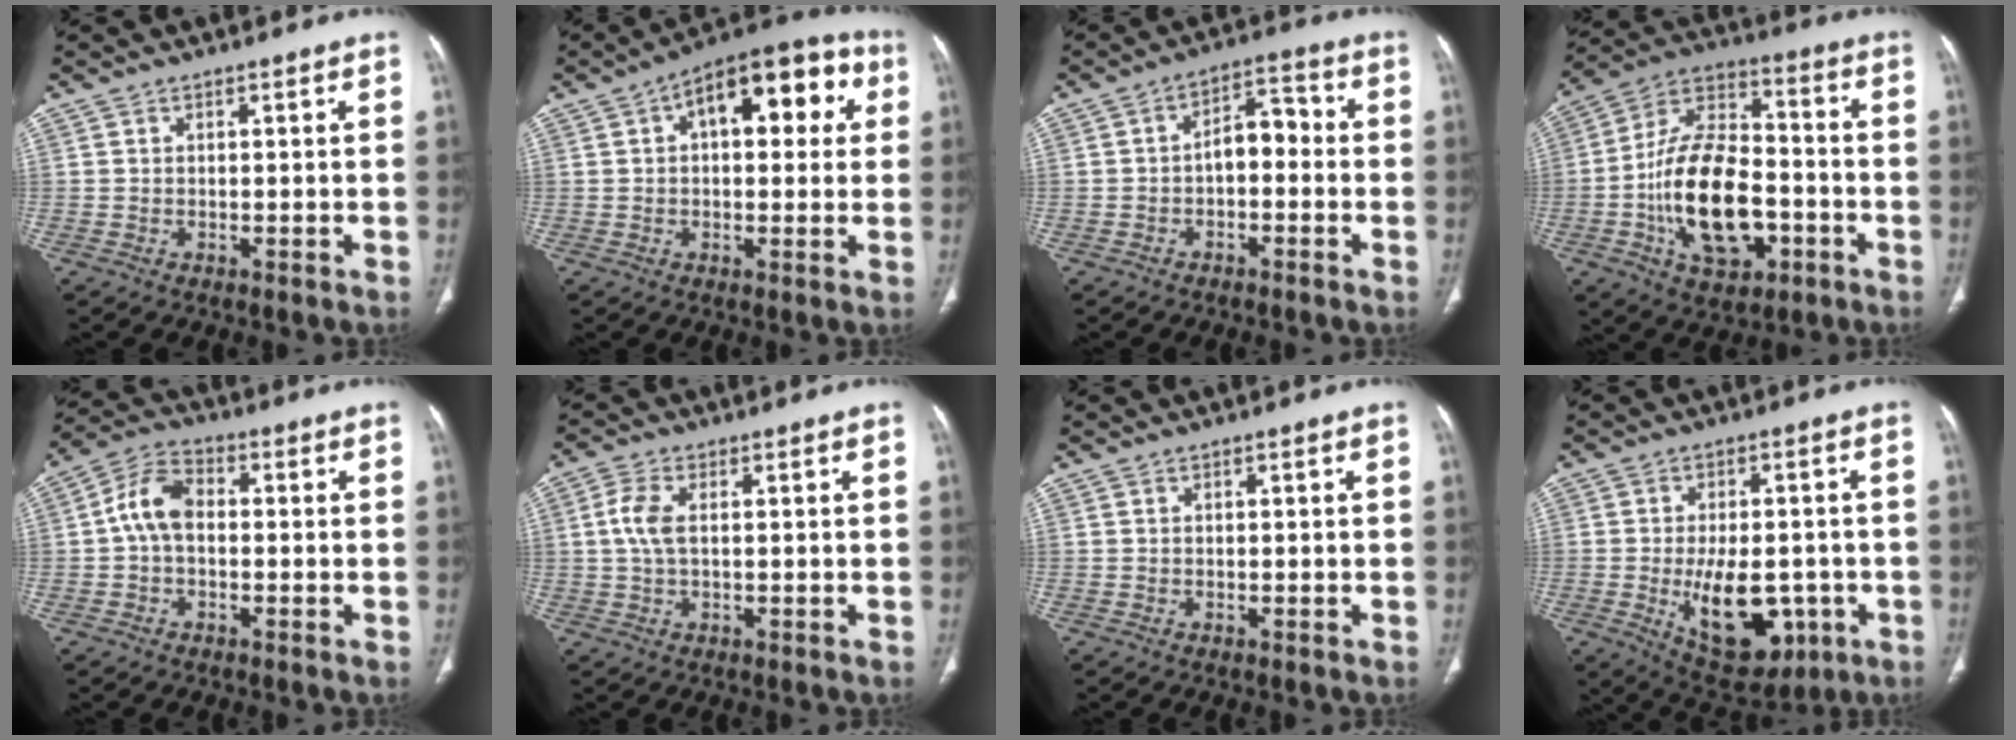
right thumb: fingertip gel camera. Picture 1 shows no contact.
{"total": 16.2, "force": [4.5, 8.2, 13.2], "torque": [-0.138, 0.034, 0.056]}
{"total": 6.4, "force": [-1.1, 3.8, 5.1], "torque": [-0.064, 0.036, -0.028]}
{"total": 21.0, "force": [-5.4, 11.8, 16.5], "torque": [-0.271, 0.033, -0.089]}
{"total": 7.5, "force": [-0.2, 4.9, 5.6], "torque": [-0.101, 0.023, -0.015]}
{"total": 3.7, "force": [0.7, 1.8, 3.2], "torque": [-0.085, 0.008, 0.014]}
{"total": 0.0}
{"total": 15.0, "force": [-3.8, 8.4, 11.8], "torque": [-0.154, 0.002, -0.034]}